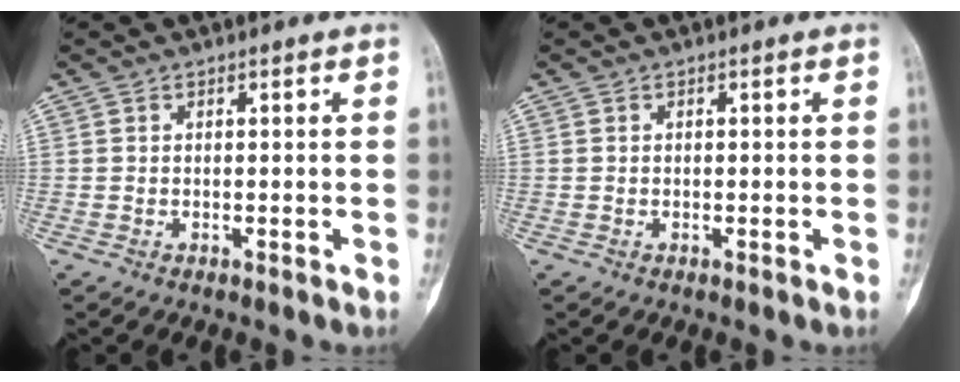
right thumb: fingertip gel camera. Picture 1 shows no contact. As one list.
[{"total": 0.0}]